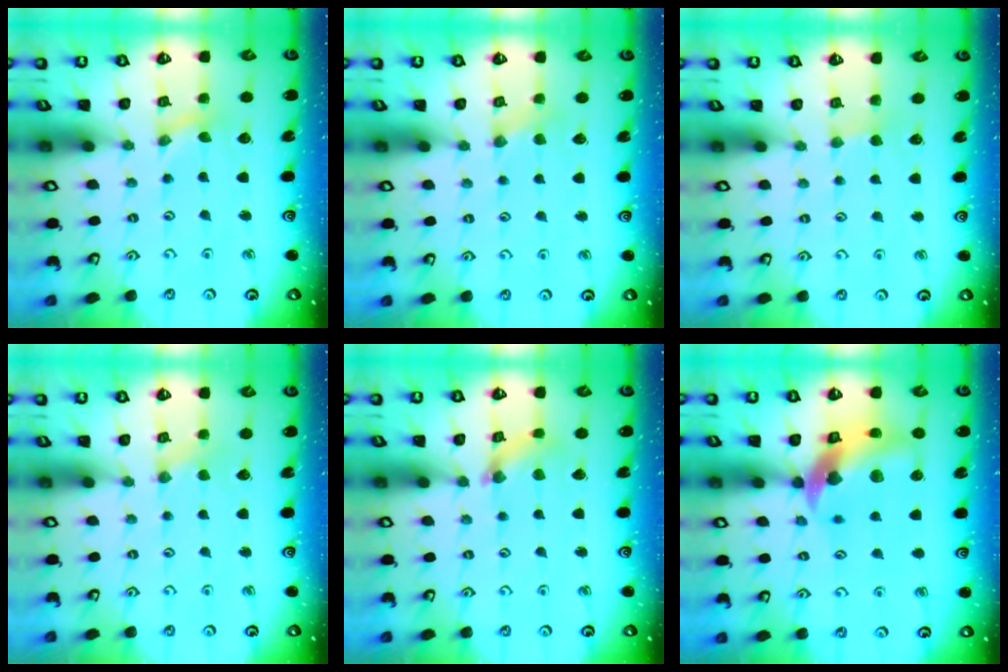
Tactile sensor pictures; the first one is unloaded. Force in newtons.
{"total": 2.0, "press": 2.0, "slide": 0.4}
{"total": 2.0, "press": 2.0, "slide": 0.5}
{"total": 0.0}
{"total": 3.1, "press": 3.1, "slide": 0.4}
{"total": 13.1, "press": 13.0, "slide": 1.9}